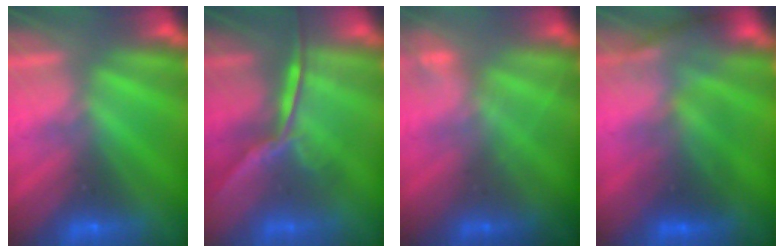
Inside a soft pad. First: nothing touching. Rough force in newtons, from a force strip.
{"total": 1.6}
{"total": 2.2}
{"total": 2.7}